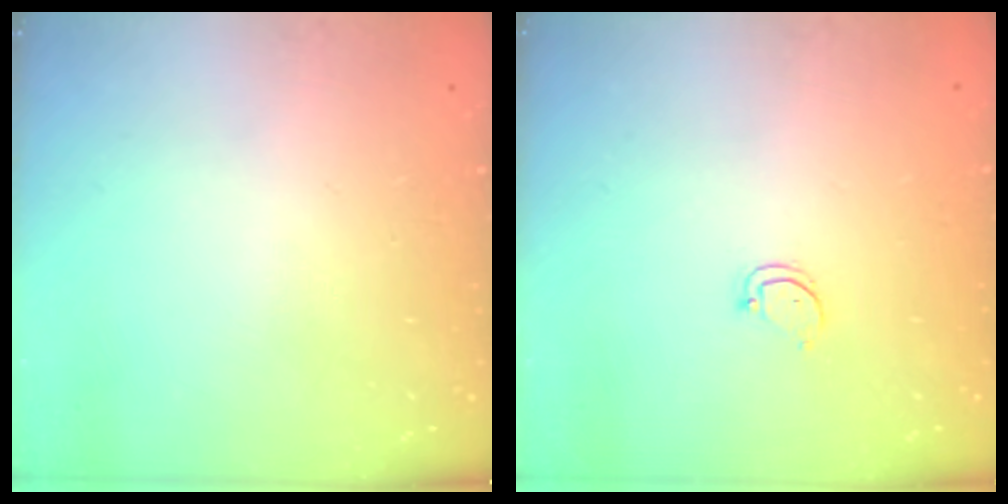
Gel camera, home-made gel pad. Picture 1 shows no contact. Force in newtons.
{"total": 2.6, "press": 2.6, "slide": 0.3}